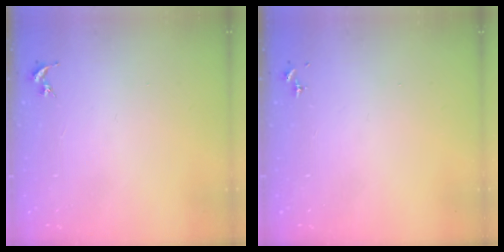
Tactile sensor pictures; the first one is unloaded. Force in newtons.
{"total": 0.0}